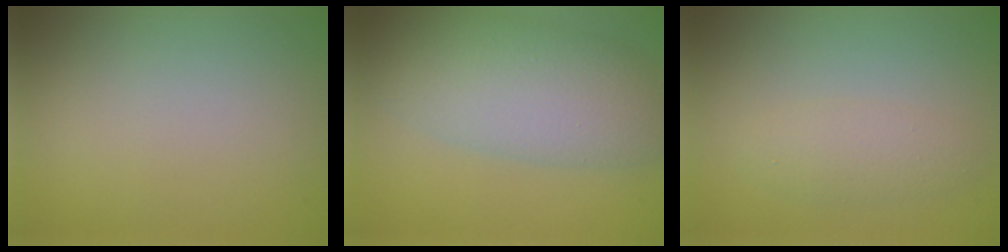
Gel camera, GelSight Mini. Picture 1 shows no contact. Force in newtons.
{"total": 8.1, "press": 8.1, "slide": 0.5}
{"total": 2.2, "press": 2.2, "slide": 0.1}